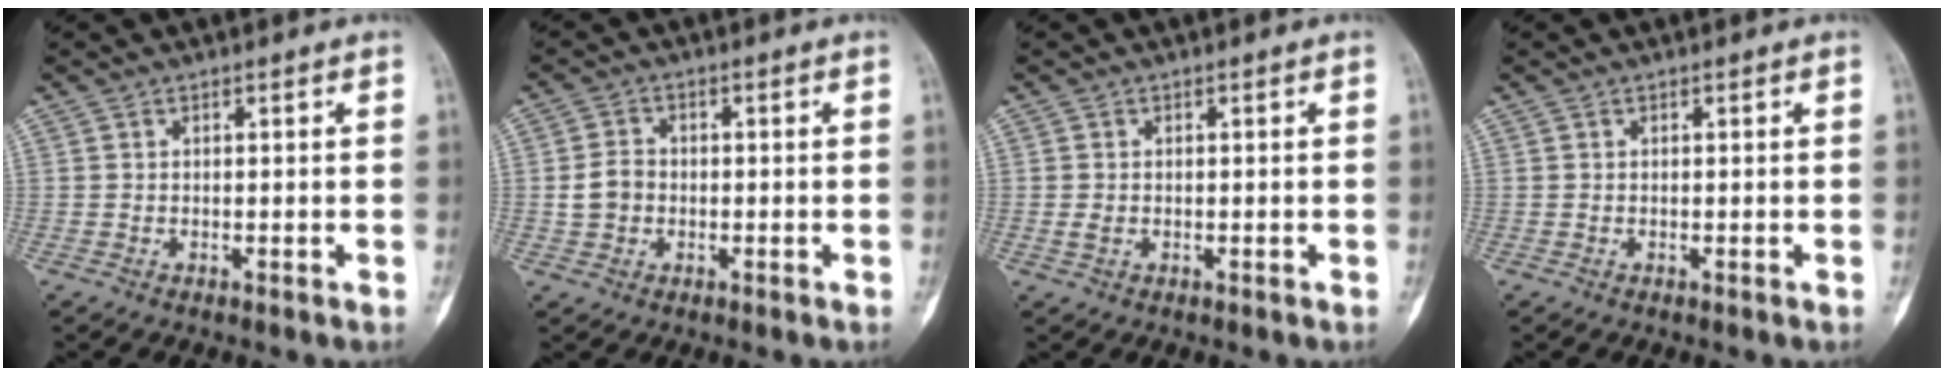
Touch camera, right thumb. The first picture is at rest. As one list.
[{"total": 4.1, "force": [-0.5, 3.4, 2.2], "torque": [-0.036, 0.011, -0.012]}, {"total": 1.2, "force": [-0.2, 0.9, 0.7], "torque": [-0.016, 0.000, -0.004]}, {"total": 0.0}]